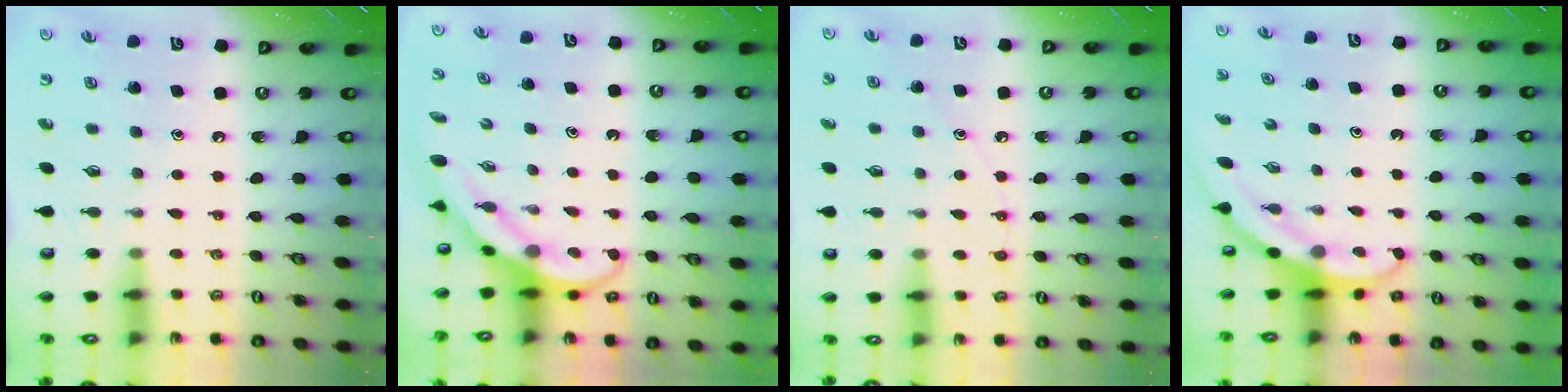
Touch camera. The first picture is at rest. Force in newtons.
{"total": 3.9, "press": 3.9, "slide": 0.4}
{"total": 5.3, "press": 5.3, "slide": 0.2}
{"total": 3.3, "press": 3.3, "slide": 0.2}